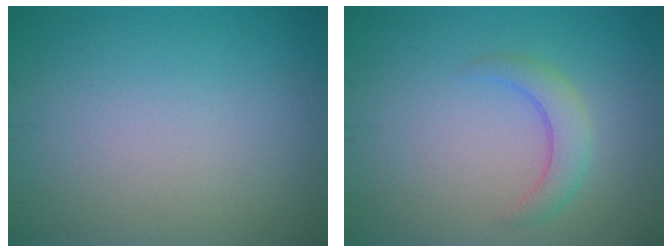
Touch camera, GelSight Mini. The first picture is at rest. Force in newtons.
{"total": 2.4, "press": 2.4, "slide": 0.1}